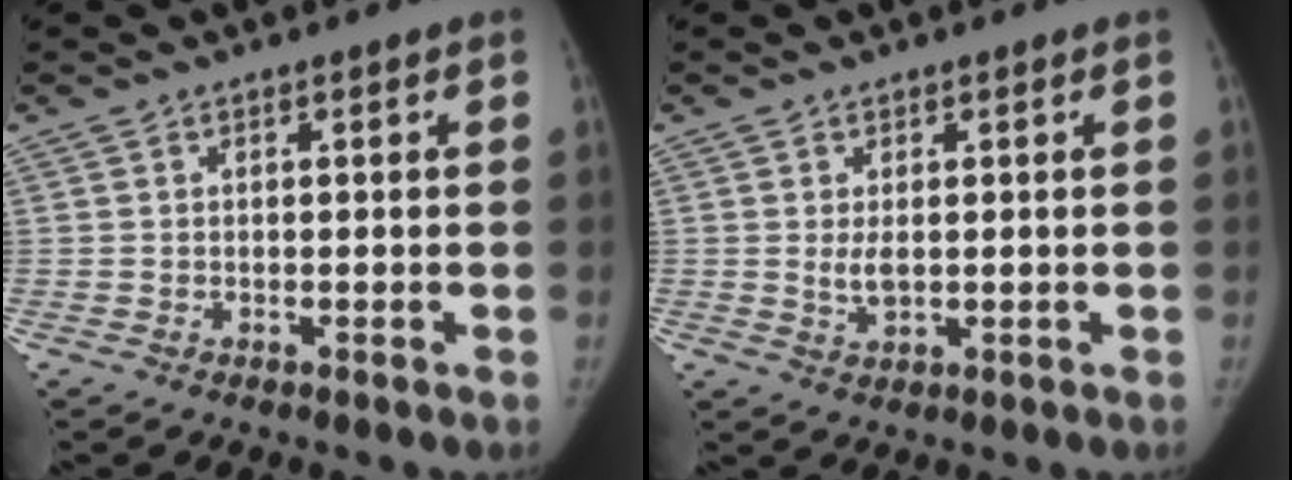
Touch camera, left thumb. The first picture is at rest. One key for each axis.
{"total": 2.8, "fx": 0.3, "fy": 1.4, "fz": 2.4, "tx": -0.042, "ty": -0.008, "tz": 0.012}